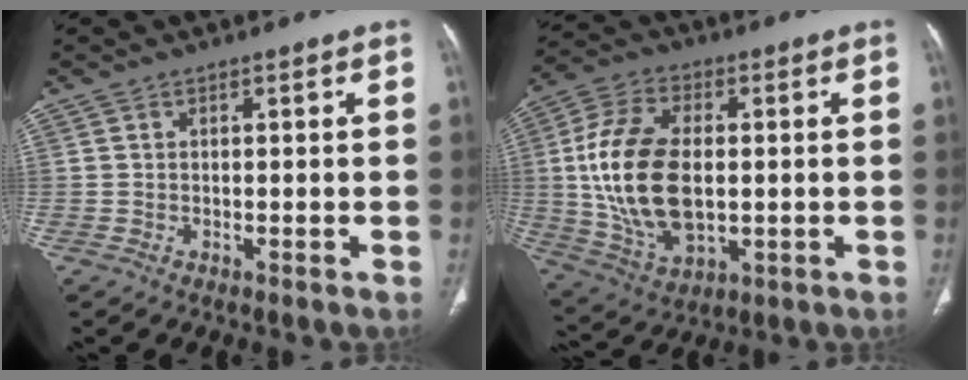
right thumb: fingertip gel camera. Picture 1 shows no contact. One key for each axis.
{"total": 19.0, "fx": 0.4, "fy": 11.1, "fz": 15.4, "tx": -0.306, "ty": -0.001, "tz": 0.017}